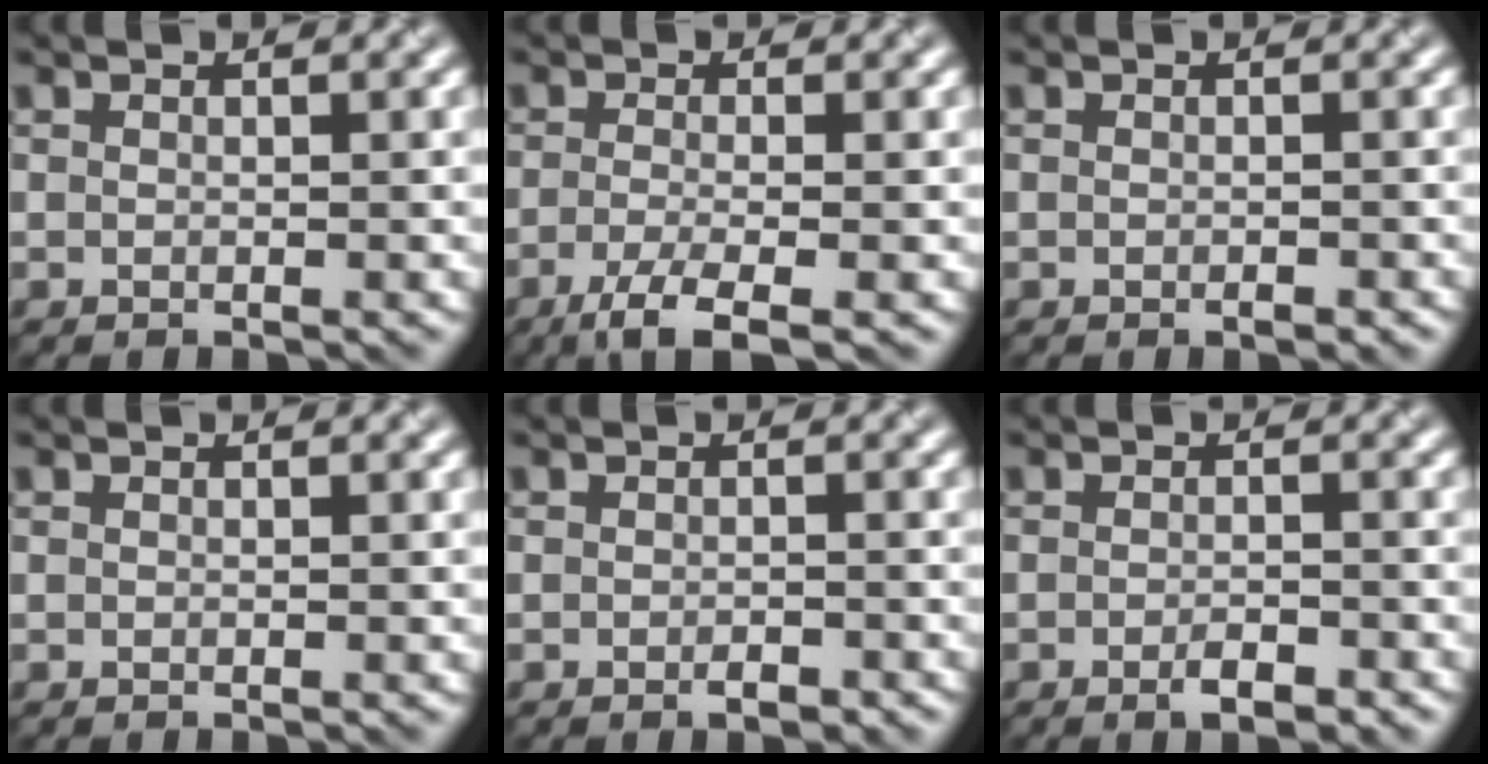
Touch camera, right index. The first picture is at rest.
{"total": 3.8, "force": [-2.1, 0.8, 3.1], "torque": [-0.058, -0.008, -0.050]}
{"total": 0.7, "force": [-0.4, 0.2, 0.5], "torque": [-0.006, -0.001, -0.004]}
{"total": 0.0}
{"total": 1.2, "force": [-0.7, 0.4, 0.8], "torque": [-0.013, -0.003, -0.010]}
{"total": 2.0, "force": [-1.2, 0.6, 1.5], "torque": [-0.024, -0.002, -0.019]}